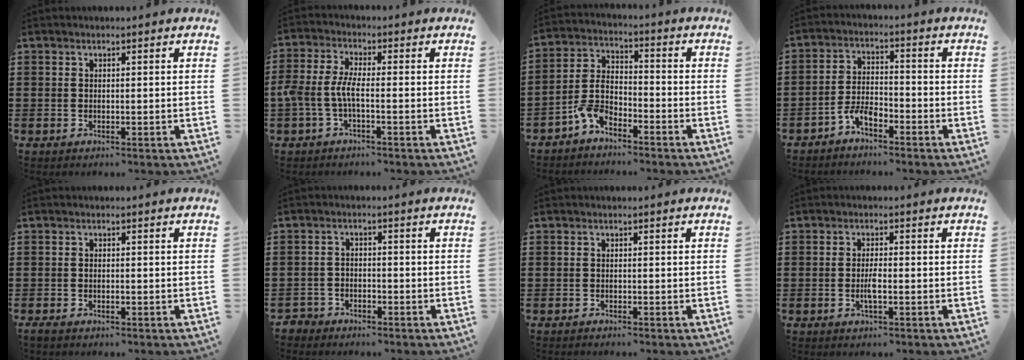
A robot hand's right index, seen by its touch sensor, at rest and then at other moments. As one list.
[{"total": 4.2, "force": [-1.4, 1.1, 3.8], "torque": [-0.104, -0.010, -0.037]}, {"total": 5.4, "force": [-3.9, 2.4, 2.8], "torque": [-0.070, 0.012, -0.081]}, {"total": 4.2, "force": [-3.4, 1.5, 2.0], "torque": [-0.052, 0.007, -0.069]}, {"total": 0.9, "force": [-0.5, 0.4, 0.6], "torque": [-0.013, -0.002, -0.009]}, {"total": 2.3, "force": [-2.1, 1.0, 0.0], "torque": [-0.007, 0.004, -0.047]}, {"total": 0.7, "force": [-0.7, -0.1, -0.1], "torque": [0.000, -0.003, -0.014]}, {"total": 2.5, "force": [-0.7, 0.5, 2.3], "torque": [-0.049, -0.002, -0.015]}]